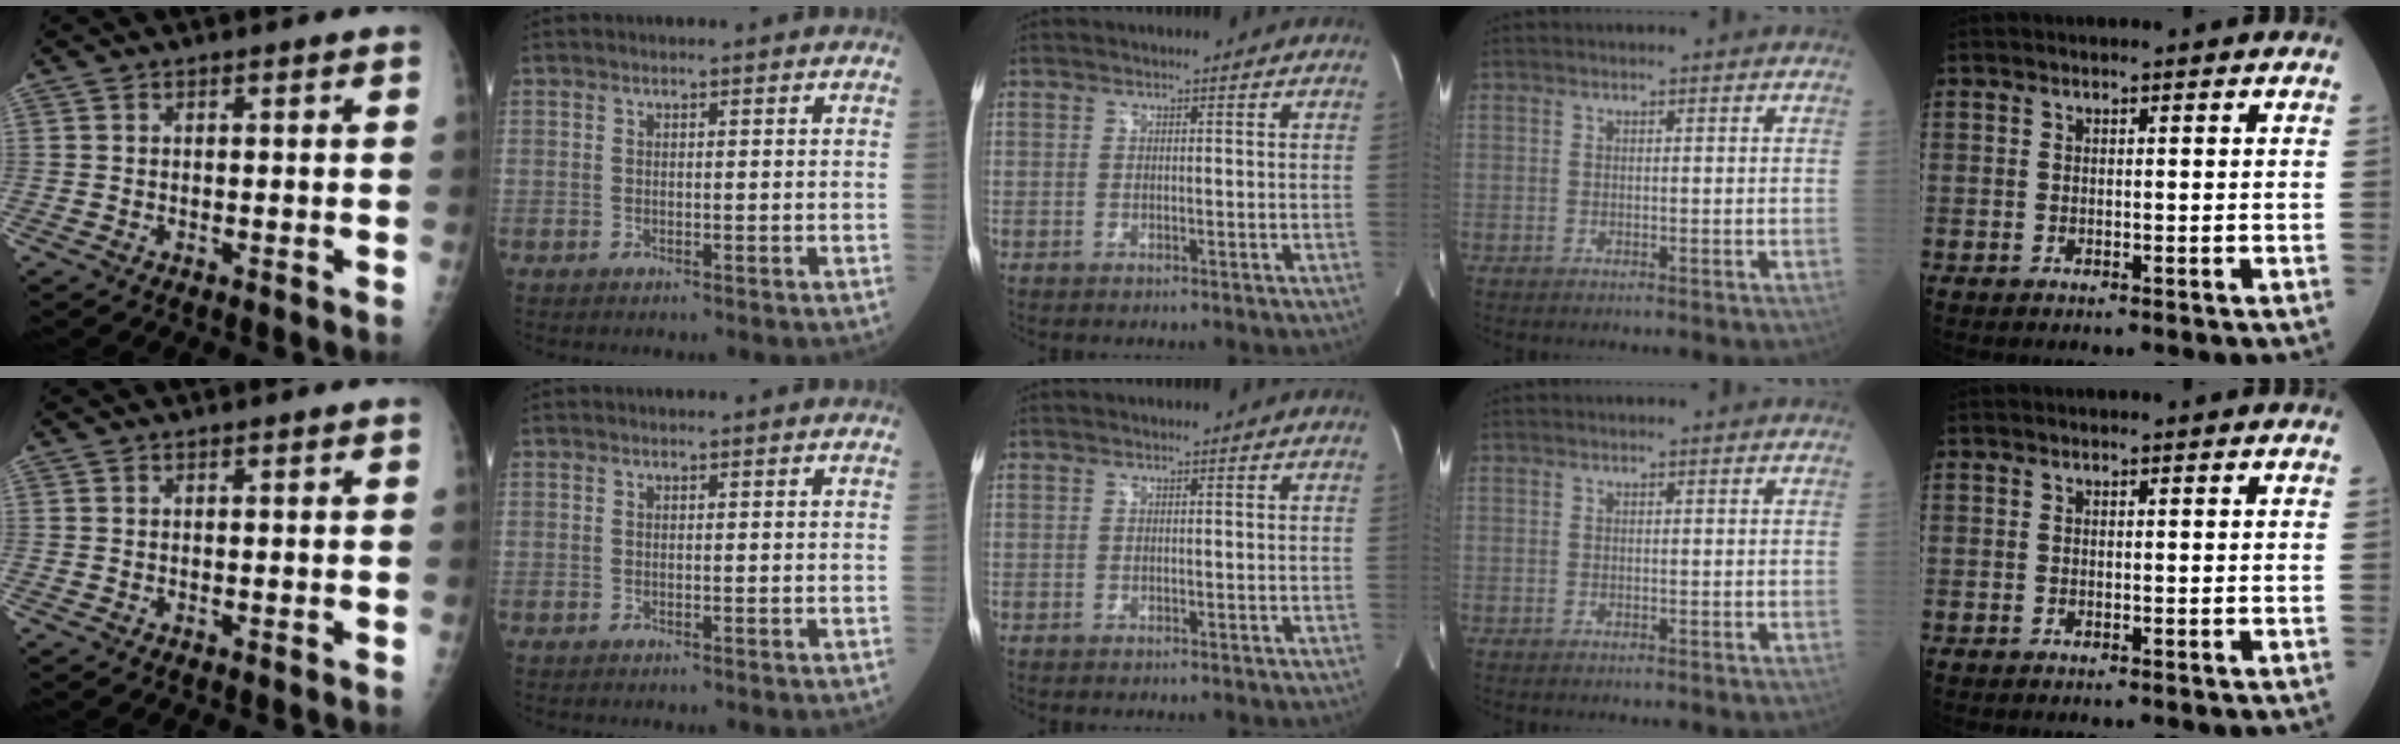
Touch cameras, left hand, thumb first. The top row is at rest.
{}